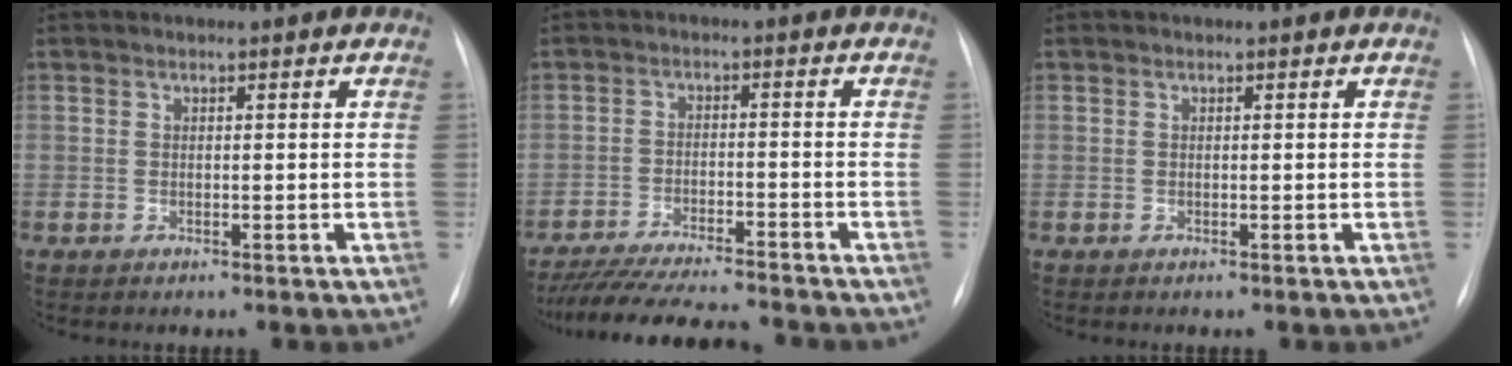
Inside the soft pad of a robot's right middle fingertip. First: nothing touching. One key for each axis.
{"total": 13.8, "fx": -12.4, "fy": 0.6, "fz": 6.0, "tx": -0.098, "ty": -0.019, "tz": -0.193}
{"total": 0.0}